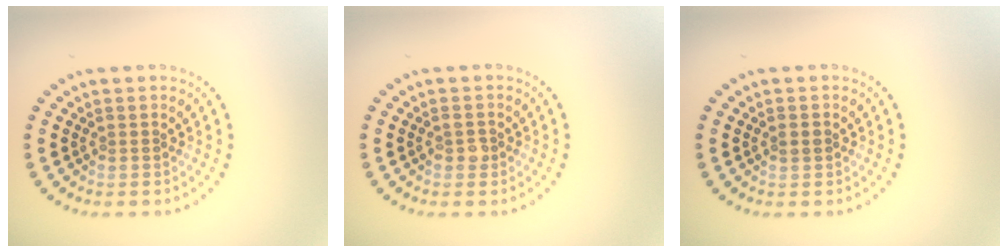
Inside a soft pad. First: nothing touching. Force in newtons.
{"total": 1.1, "press": 1.1, "slide": 0.2}
{"total": 1.2, "press": 1.2, "slide": 0.2}